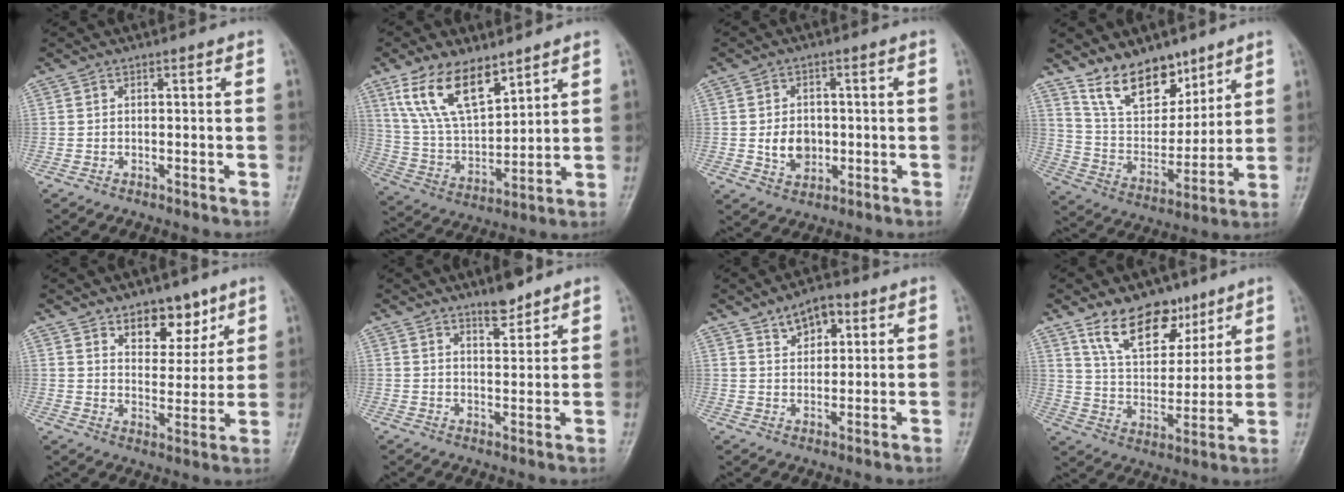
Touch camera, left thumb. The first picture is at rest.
{"total": 14.3, "force": [9.1, 6.5, 9.0], "torque": [-0.143, -0.041, 0.188]}
{"total": 5.9, "force": [-0.6, 4.6, 3.6], "torque": [-0.037, 0.001, -0.005]}
{"total": 14.2, "force": [10.3, 7.5, 6.4], "torque": [-0.066, -0.069, 0.198]}
{"total": 9.3, "force": [6.0, 5.3, 4.8], "torque": [-0.032, -0.038, 0.096]}
{"total": 4.8, "force": [3.8, 1.3, 2.5], "torque": [-0.027, -0.031, 0.062]}
{"total": 6.5, "force": [3.6, 3.9, 3.7], "torque": [-0.030, -0.017, 0.055]}
{"total": 13.8, "force": [9.1, 7.9, 6.8], "torque": [-0.072, -0.059, 0.164]}